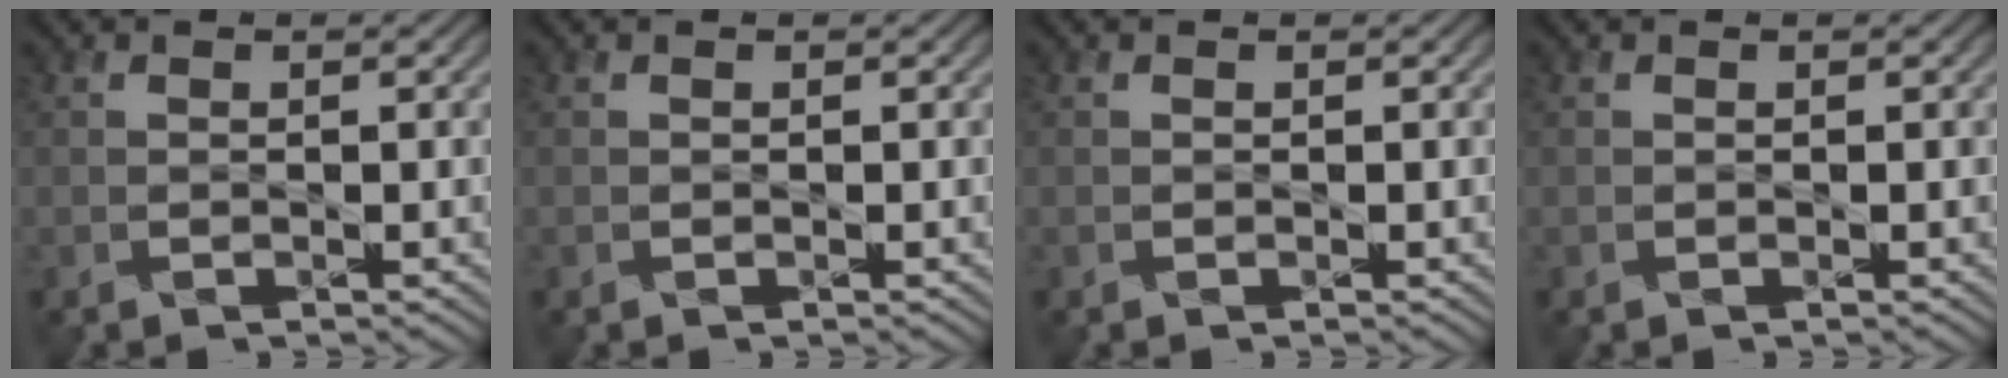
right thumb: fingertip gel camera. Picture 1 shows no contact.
{"total": 0.0}
{"total": 0.0}
{"total": 0.0}